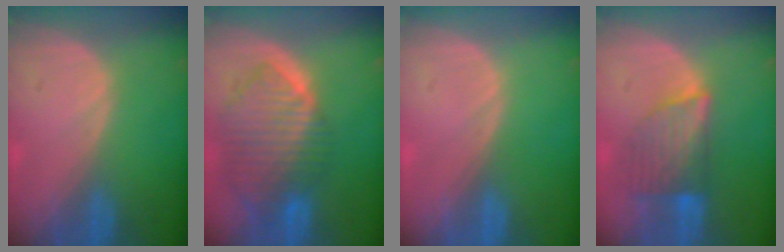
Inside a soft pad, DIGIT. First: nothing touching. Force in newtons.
{"total": 10.0, "press": 8.6, "slide": 5.1}
{"total": 0.0}
{"total": 7.0, "press": 6.4, "slide": 2.8}